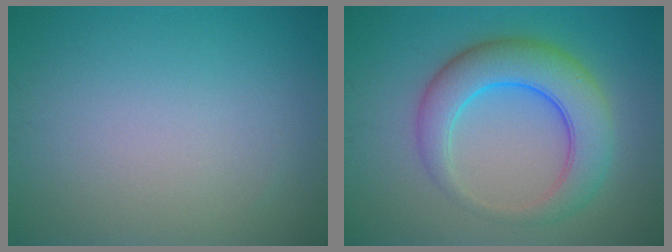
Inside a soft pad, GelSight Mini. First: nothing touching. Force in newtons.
{"total": 6.7, "press": 6.7, "slide": 0.2}